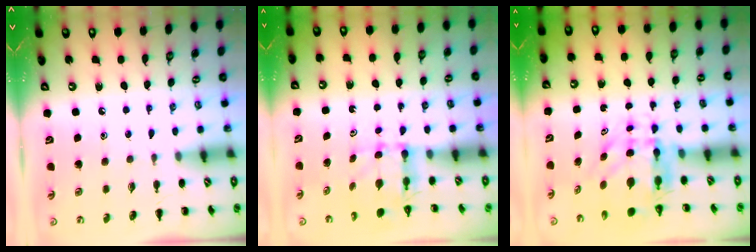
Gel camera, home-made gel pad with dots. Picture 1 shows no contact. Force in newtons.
{"total": 5.1, "press": 5.1, "slide": 0.5}
{"total": 6.2, "press": 6.0, "slide": 1.7}